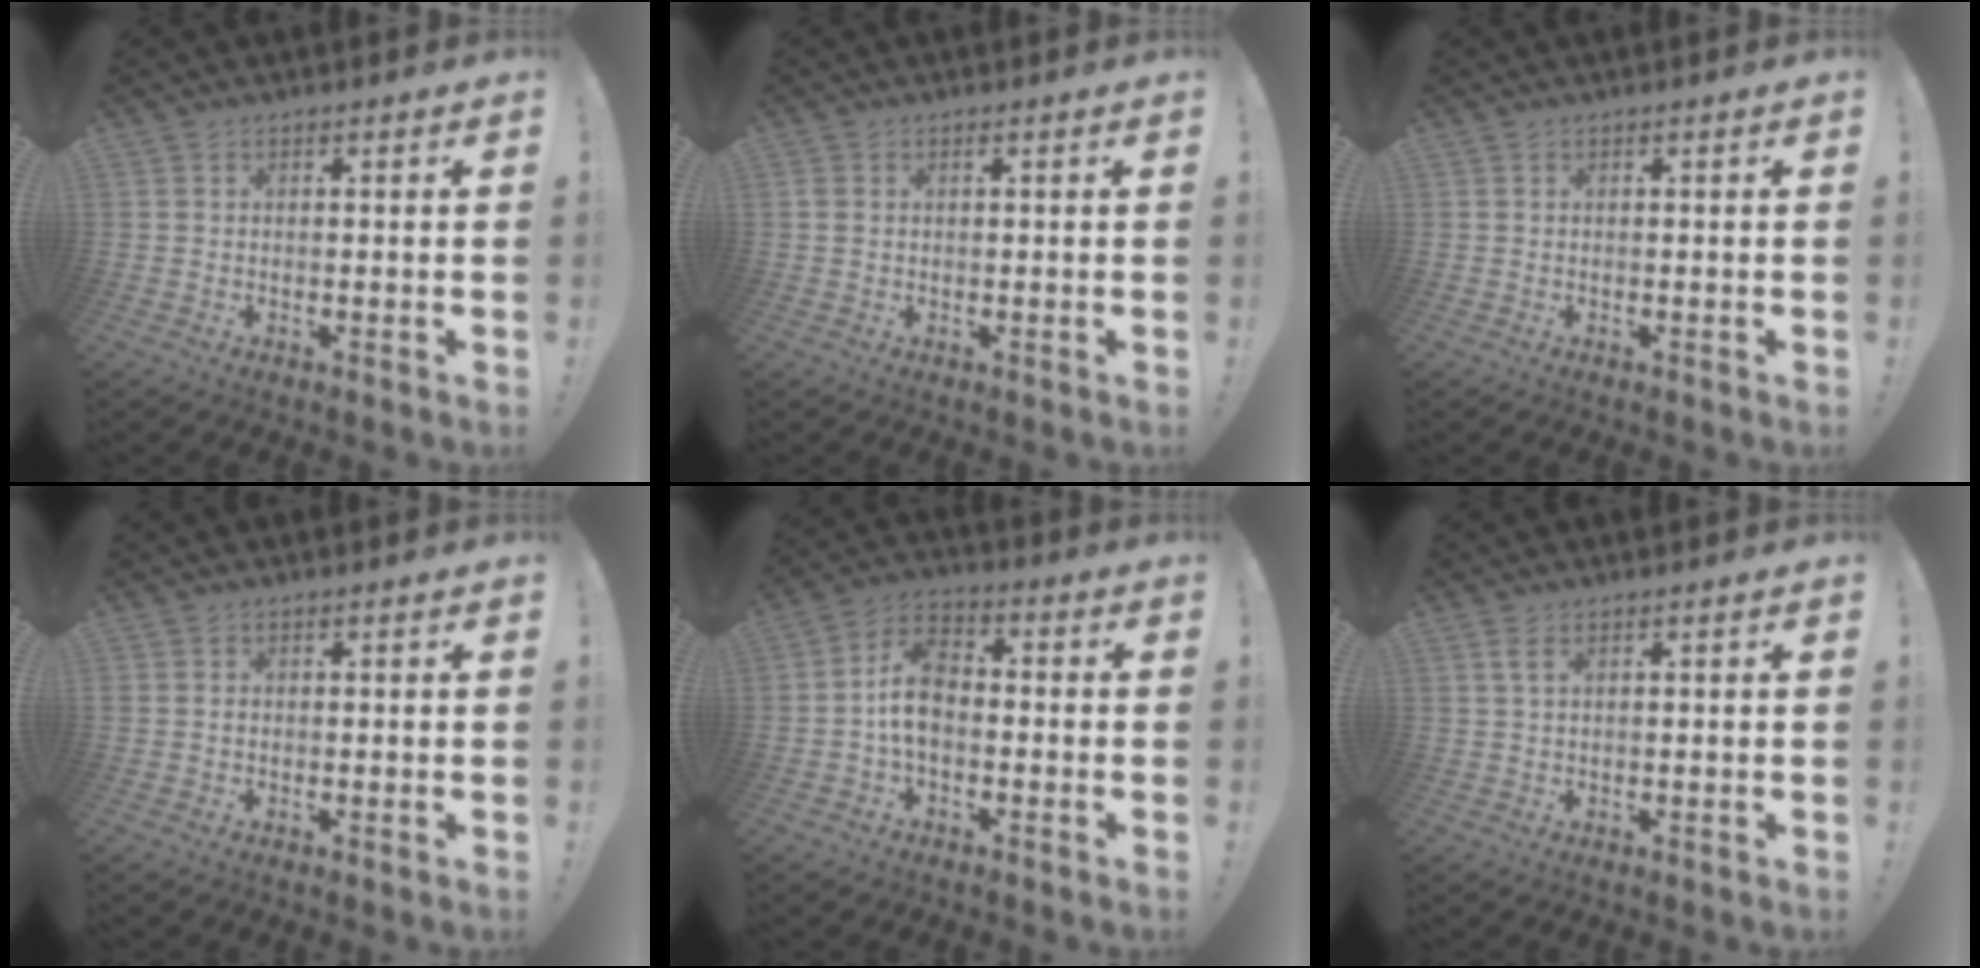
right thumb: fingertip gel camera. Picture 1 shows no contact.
{"total": 1.1, "force": [0.3, 0.8, 0.7], "torque": [-0.011, 0.002, 0.005]}
{"total": 0.0}
{"total": 0.5, "force": [0.0, 0.5, 0.0], "torque": [0.000, 0.003, 0.000]}
{"total": 9.4, "force": [-1.8, 6.2, 6.9], "torque": [-0.130, 0.009, -0.033]}
{"total": 2.6, "force": [1.1, 0.7, 2.2], "torque": [-0.040, 0.000, 0.017]}